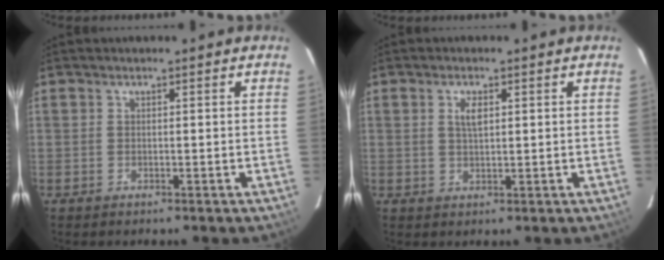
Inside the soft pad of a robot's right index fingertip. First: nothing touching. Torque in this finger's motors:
{"motor_torque": [0.02, -0.01, 0.05, 0.06]}